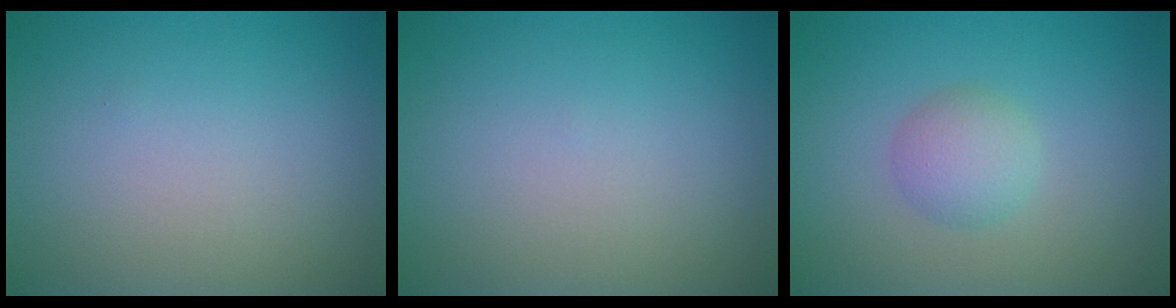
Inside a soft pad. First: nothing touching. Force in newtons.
{"total": 0.0}
{"total": 2.4, "press": 2.4, "slide": 0.1}